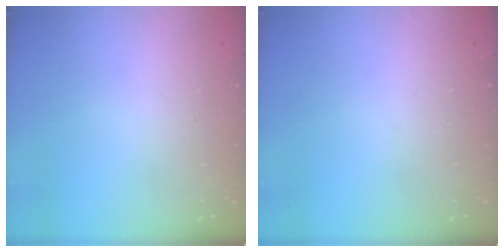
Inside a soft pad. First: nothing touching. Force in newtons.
{"total": 0.0}